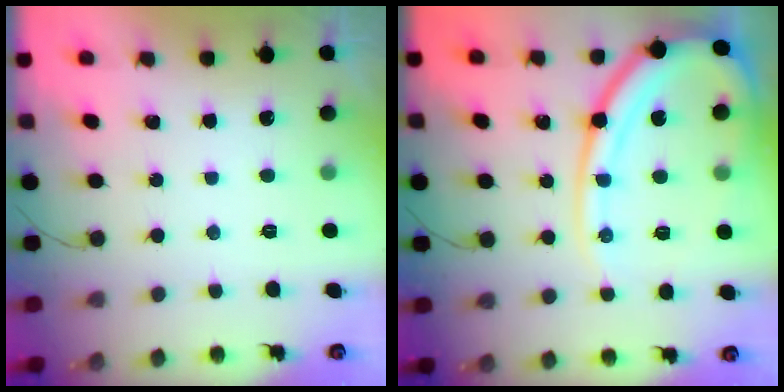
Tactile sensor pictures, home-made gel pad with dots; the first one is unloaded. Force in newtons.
{"total": 16.1, "press": 16.0, "slide": 2.3}